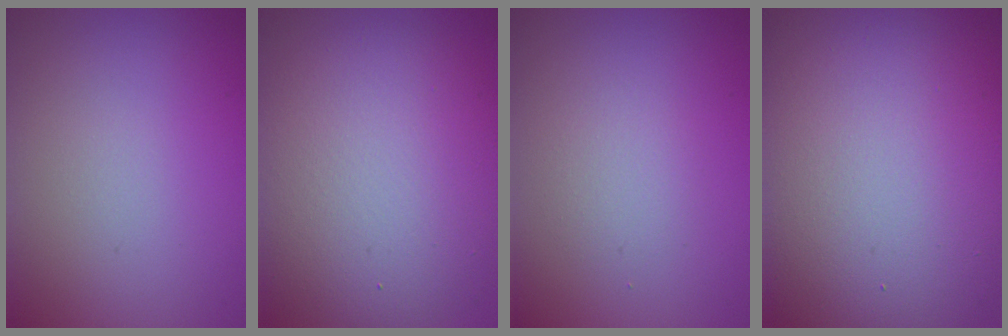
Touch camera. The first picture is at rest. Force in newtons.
{"total": 10.5, "press": 10.5, "slide": 1.1}
{"total": 1.5, "press": 1.5, "slide": 0.0}
{"total": 15.7, "press": 15.7, "slide": 0.9}